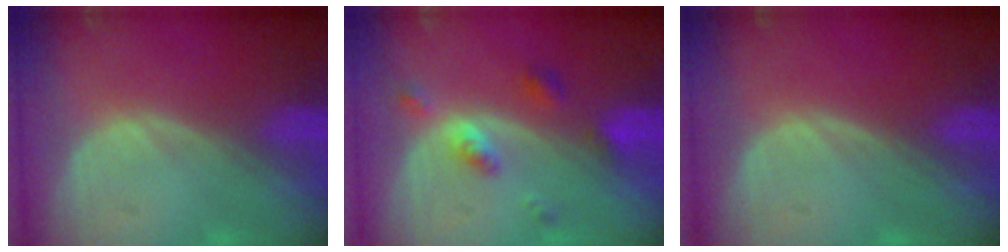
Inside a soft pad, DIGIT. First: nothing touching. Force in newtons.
{"total": 4.3, "press": 3.9, "slide": 1.7}
{"total": 0.0}